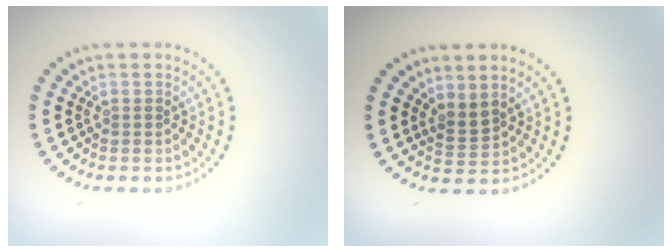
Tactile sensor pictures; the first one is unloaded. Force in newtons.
{"total": 1.7, "press": 1.3, "slide": 1.2}